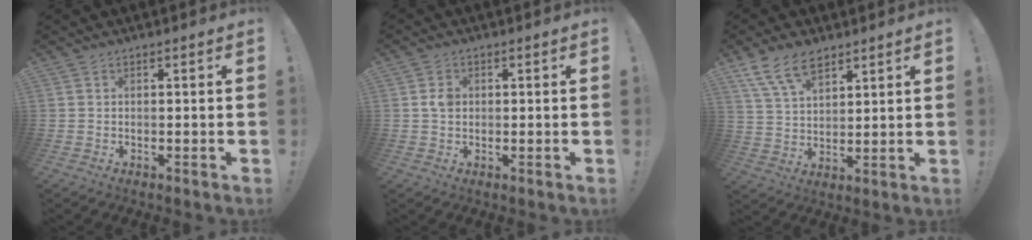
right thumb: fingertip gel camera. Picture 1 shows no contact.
{"total": 2.8, "force": [0.3, 2.1, 1.8], "torque": [-0.033, 0.006, 0.004]}
{"total": 11.1, "force": [7.5, 5.8, 5.8], "torque": [-0.112, -0.028, 0.146]}